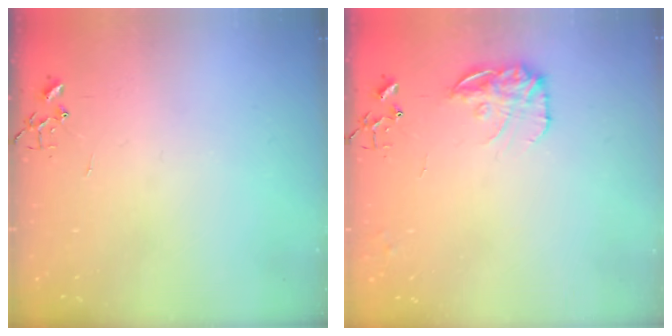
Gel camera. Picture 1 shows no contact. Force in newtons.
{"total": 12.9, "press": 12.8, "slide": 0.6}